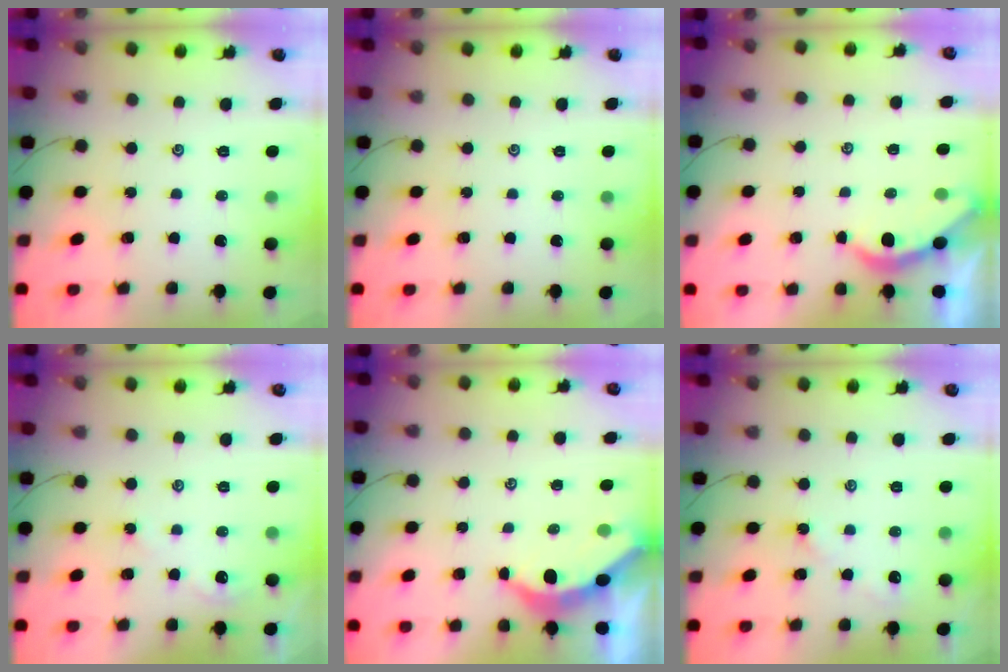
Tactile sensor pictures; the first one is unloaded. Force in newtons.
{"total": 0.0}
{"total": 2.3, "press": 2.3, "slide": 0.5}
{"total": 1.4, "press": 1.3, "slide": 0.4}
{"total": 3.7, "press": 3.6, "slide": 0.5}
{"total": 2.3, "press": 2.3, "slide": 0.3}